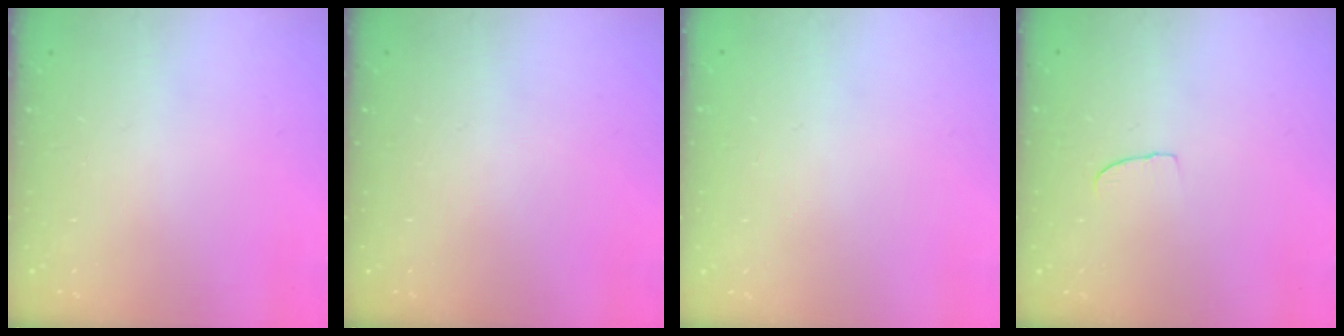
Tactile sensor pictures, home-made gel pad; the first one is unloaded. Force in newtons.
{"total": 0.0}
{"total": 0.0}
{"total": 3.3, "press": 3.3, "slide": 0.3}